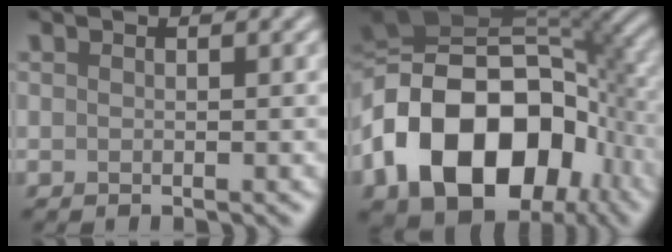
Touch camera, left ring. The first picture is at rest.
{"total": 17.9, "force": [-5.0, 12.3, 12.0], "torque": [-0.226, 0.001, -0.098]}